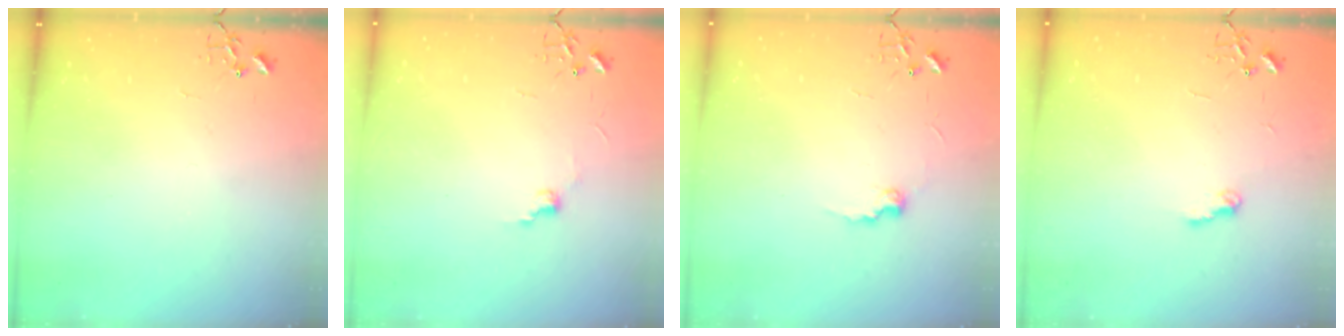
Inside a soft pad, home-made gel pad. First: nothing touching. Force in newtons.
{"total": 6.9, "press": 6.8, "slide": 1.0}
{"total": 6.5, "press": 6.4, "slide": 0.8}
{"total": 6.2, "press": 6.1, "slide": 0.8}